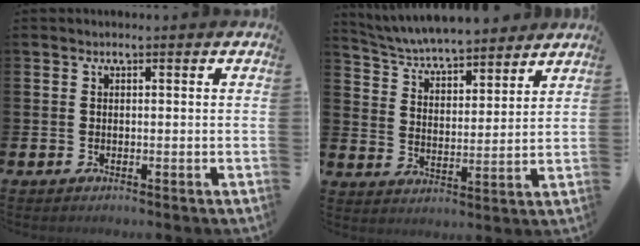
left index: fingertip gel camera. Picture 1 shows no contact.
{"total": 5.5, "force": [5.4, 0.8, 1.0], "torque": [-0.047, -0.043, 0.091]}